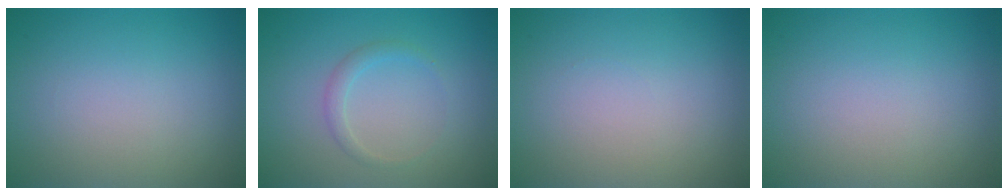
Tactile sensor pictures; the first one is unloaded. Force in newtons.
{"total": 1.3, "press": 1.3, "slide": 0.0}
{"total": 0.0}
{"total": 0.0}